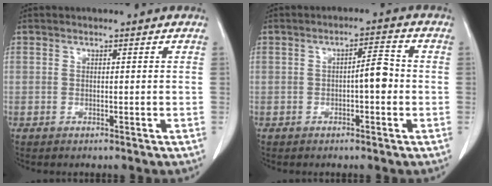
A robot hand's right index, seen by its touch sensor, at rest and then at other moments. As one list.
[{"total": 3.8, "force": [-0.6, 0.8, 3.6], "torque": [-0.052, 0.010, -0.009]}]